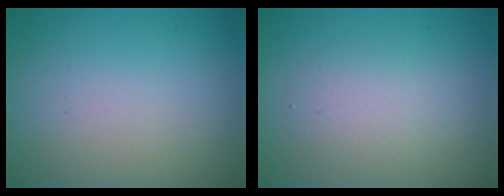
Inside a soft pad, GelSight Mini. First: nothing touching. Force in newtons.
{"total": 2.8, "press": 2.8, "slide": 0.1}